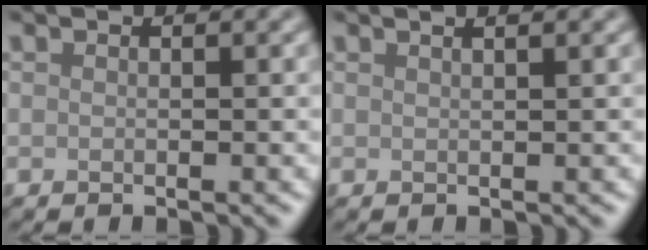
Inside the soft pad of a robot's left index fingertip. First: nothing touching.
{"total": 2.6, "force": [1.5, 1.2, 1.7], "torque": [0.000, 0.005, -0.012]}